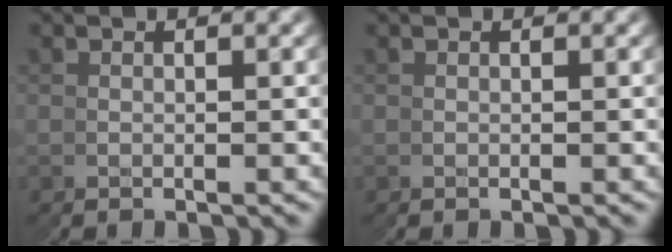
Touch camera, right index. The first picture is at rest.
{"total": 0.0}